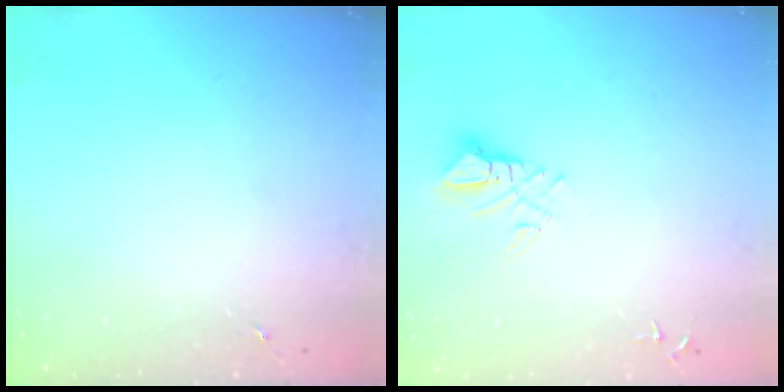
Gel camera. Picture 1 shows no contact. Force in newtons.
{"total": 7.1, "press": 7.1, "slide": 0.7}